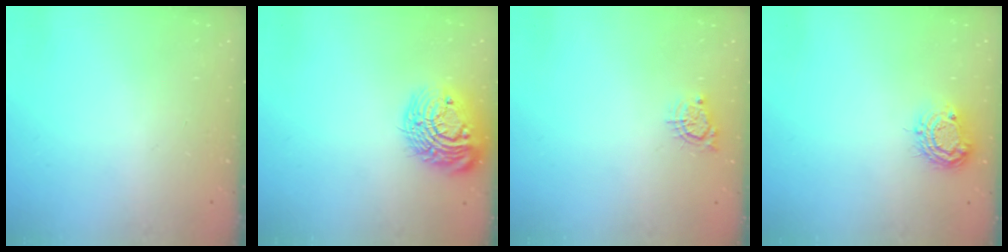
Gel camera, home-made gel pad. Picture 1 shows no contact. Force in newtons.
{"total": 17.2, "press": 17.2, "slide": 1.1}
{"total": 4.8, "press": 4.8, "slide": 0.5}
{"total": 8.6, "press": 8.5, "slide": 0.9}